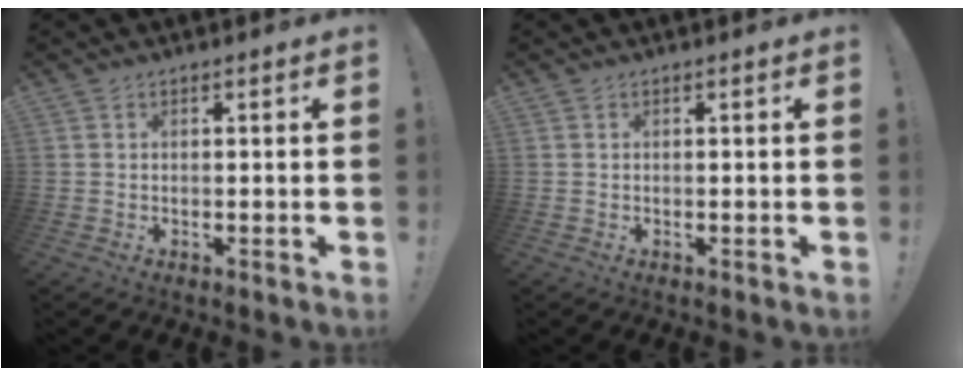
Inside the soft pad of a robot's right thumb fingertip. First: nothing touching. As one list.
[{"total": 0.0}]